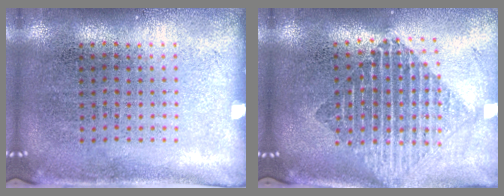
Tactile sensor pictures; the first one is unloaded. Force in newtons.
{"total": 1.9, "press": 1.6, "slide": 1.0}